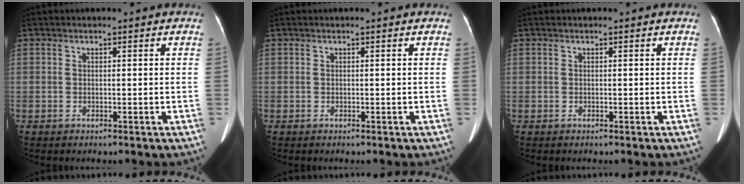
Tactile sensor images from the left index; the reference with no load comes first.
{"total": 0.0}
{"total": 0.0}